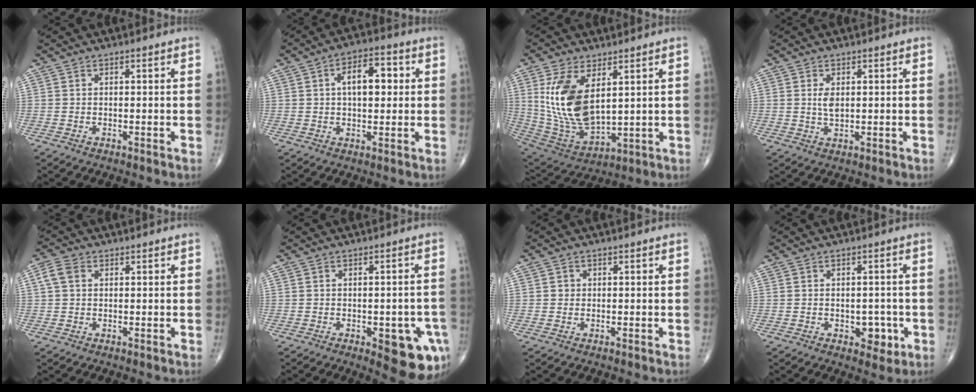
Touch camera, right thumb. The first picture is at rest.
{"total": 8.9, "force": [1.6, 4.7, 7.4], "torque": [-0.094, 0.015, 0.022]}
{"total": 16.2, "force": [4.4, 8.4, 13.2], "torque": [-0.246, -0.022, 0.107]}
{"total": 2.9, "force": [0.6, 1.5, 2.4], "torque": [-0.042, -0.005, 0.014]}
{"total": 3.4, "force": [0.8, 2.5, 2.2], "torque": [-0.051, 0.012, 0.014]}
{"total": 11.1, "force": [-4.3, 4.4, 9.2], "torque": [-0.084, 0.009, -0.041]}
{"total": 1.0, "force": [0.0, 0.9, 0.2], "torque": [0.002, 0.002, 0.000]}
{"total": 4.6, "force": [-1.4, 3.0, 3.3], "torque": [-0.014, 0.003, -0.014]}